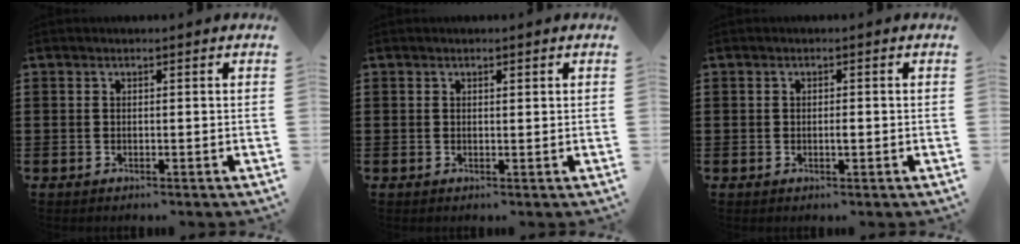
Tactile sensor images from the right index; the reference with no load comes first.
{"total": 0.6, "force": [0.3, 0.3, 0.4], "torque": [-0.008, 0.003, 0.006]}
{"total": 1.3, "force": [-0.2, 0.5, 1.2], "torque": [-0.022, -0.001, -0.004]}